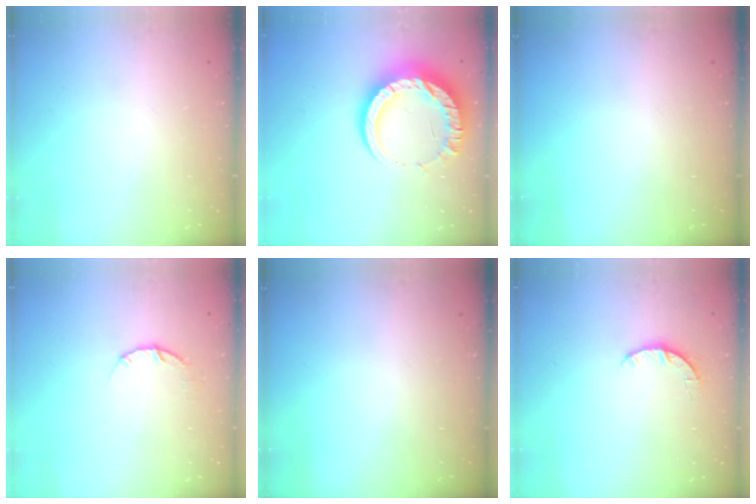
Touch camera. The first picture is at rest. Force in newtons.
{"total": 14.8, "press": 14.8, "slide": 0.8}
{"total": 0.0}
{"total": 3.7, "press": 3.7, "slide": 0.6}
{"total": 0.0}
{"total": 3.3, "press": 3.2, "slide": 0.5}